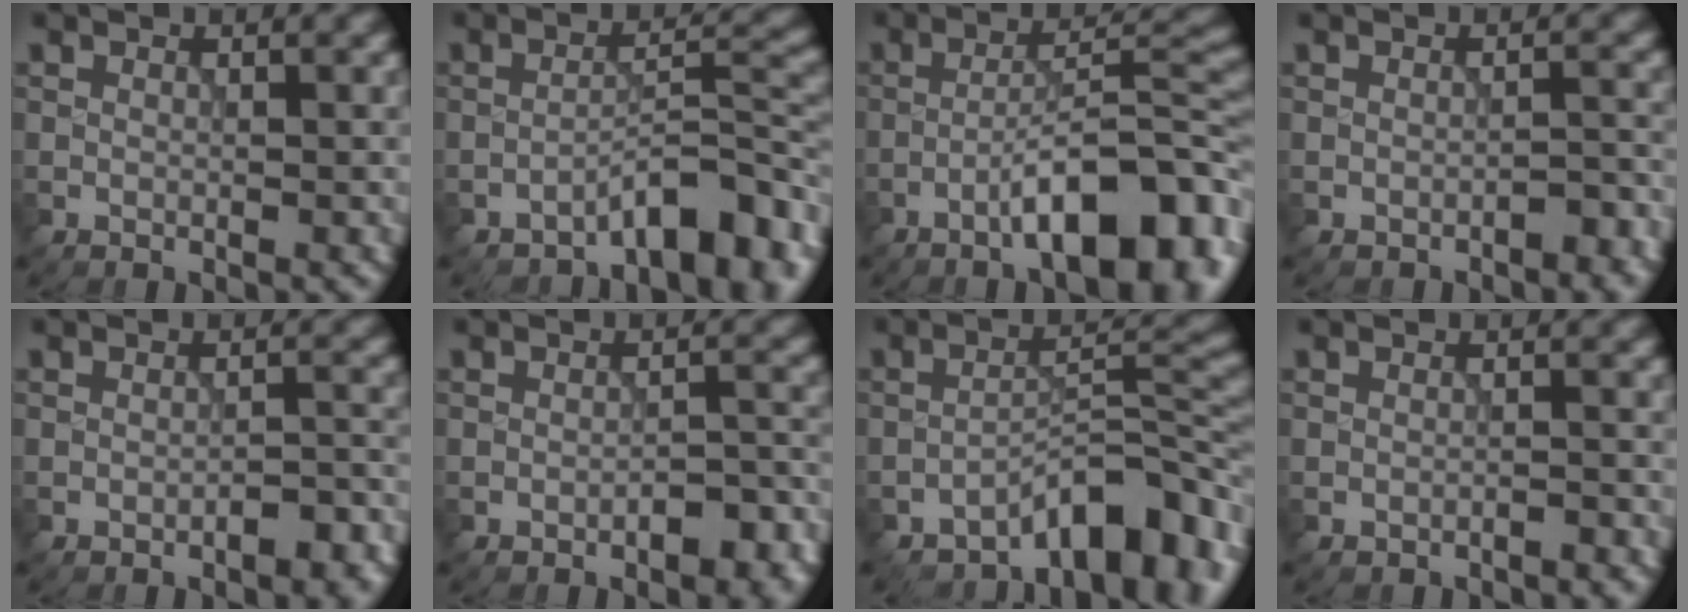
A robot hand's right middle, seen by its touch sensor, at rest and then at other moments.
{"total": 6.1, "force": [-4.2, 1.6, 4.1], "torque": [-0.055, 0.015, -0.067]}
{"total": 10.2, "force": [-5.0, 2.7, 8.4], "torque": [-0.118, 0.014, -0.076]}
{"total": 1.6, "force": [-1.2, 0.5, 1.1], "torque": [-0.013, 0.008, -0.018]}
{"total": 2.8, "force": [-1.5, 1.0, 2.2], "torque": [-0.031, 0.004, -0.020]}
{"total": 3.7, "force": [-2.0, 1.3, 2.8], "torque": [-0.038, 0.004, -0.024]}
{"total": 7.6, "force": [-5.5, 2.3, 4.8], "torque": [-0.050, 0.011, -0.094]}
{"total": 0.9, "force": [-0.9, 0.1, 0.3], "torque": [-0.001, 0.004, -0.018]}